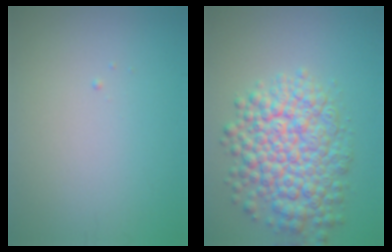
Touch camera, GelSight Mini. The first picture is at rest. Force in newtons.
{"total": 8.1, "press": 8.1, "slide": 0.2}